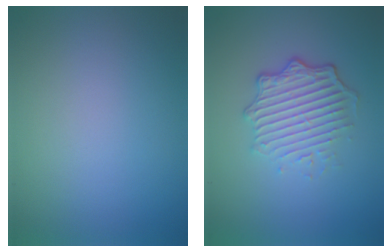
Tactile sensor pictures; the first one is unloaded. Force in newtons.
{"total": 5.2, "press": 3.5, "slide": 3.8}